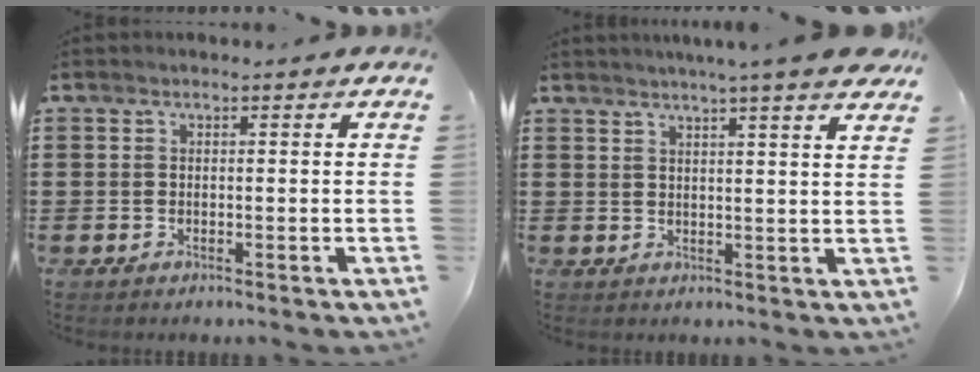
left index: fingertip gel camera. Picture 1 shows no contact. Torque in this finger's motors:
{"motor_torque": [0.88, -0.49, 0.48, 0.08]}